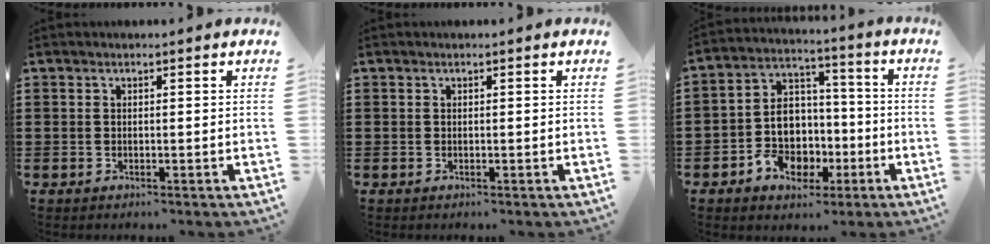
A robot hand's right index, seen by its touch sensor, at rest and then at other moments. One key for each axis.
{"total": 0.0}
{"total": 9.1, "fx": -3.3, "fy": 7.1, "fz": 4.5, "tx": -0.082, "ty": 0.023, "tz": -0.057}